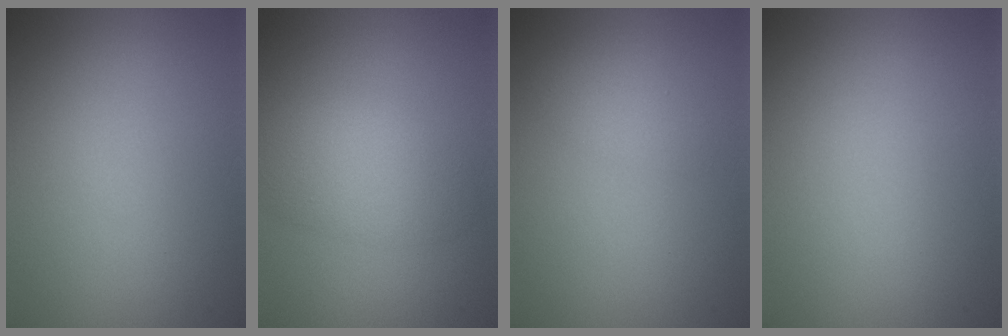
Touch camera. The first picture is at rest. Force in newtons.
{"total": 3.4, "press": 3.4, "slide": 0.2}
{"total": 1.2, "press": 1.2, "slide": 0.0}
{"total": 0.0}